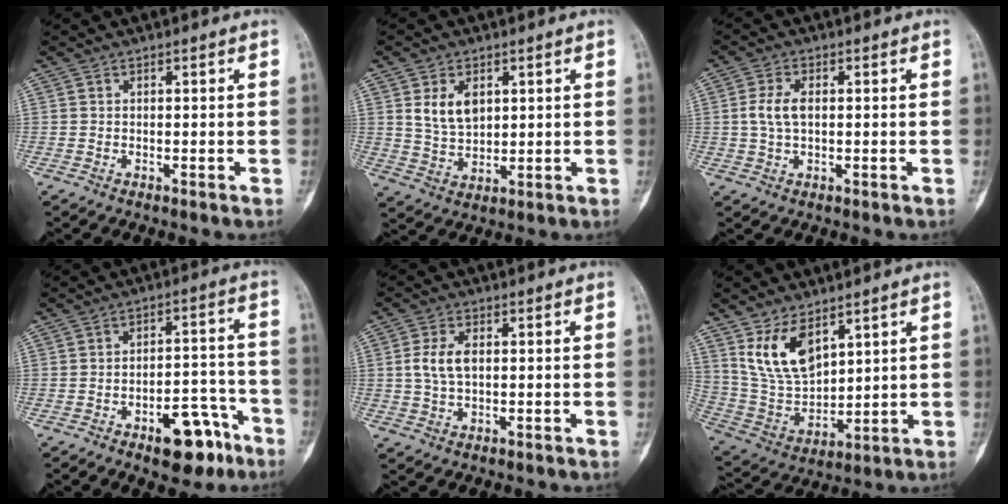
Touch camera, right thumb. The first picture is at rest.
{"total": 6.9, "force": [2.4, 4.5, 4.7], "torque": [-0.070, -0.015, 0.053]}
{"total": 4.7, "force": [0.4, 2.6, 3.9], "torque": [-0.089, 0.004, 0.005]}
{"total": 11.4, "force": [-7.1, 4.7, 7.6], "torque": [-0.092, 0.059, -0.107]}
{"total": 5.3, "force": [0.6, 3.0, 4.3], "torque": [-0.094, 0.003, 0.010]}
{"total": 12.3, "force": [6.7, 6.8, 7.9], "torque": [-0.128, -0.033, 0.151]}